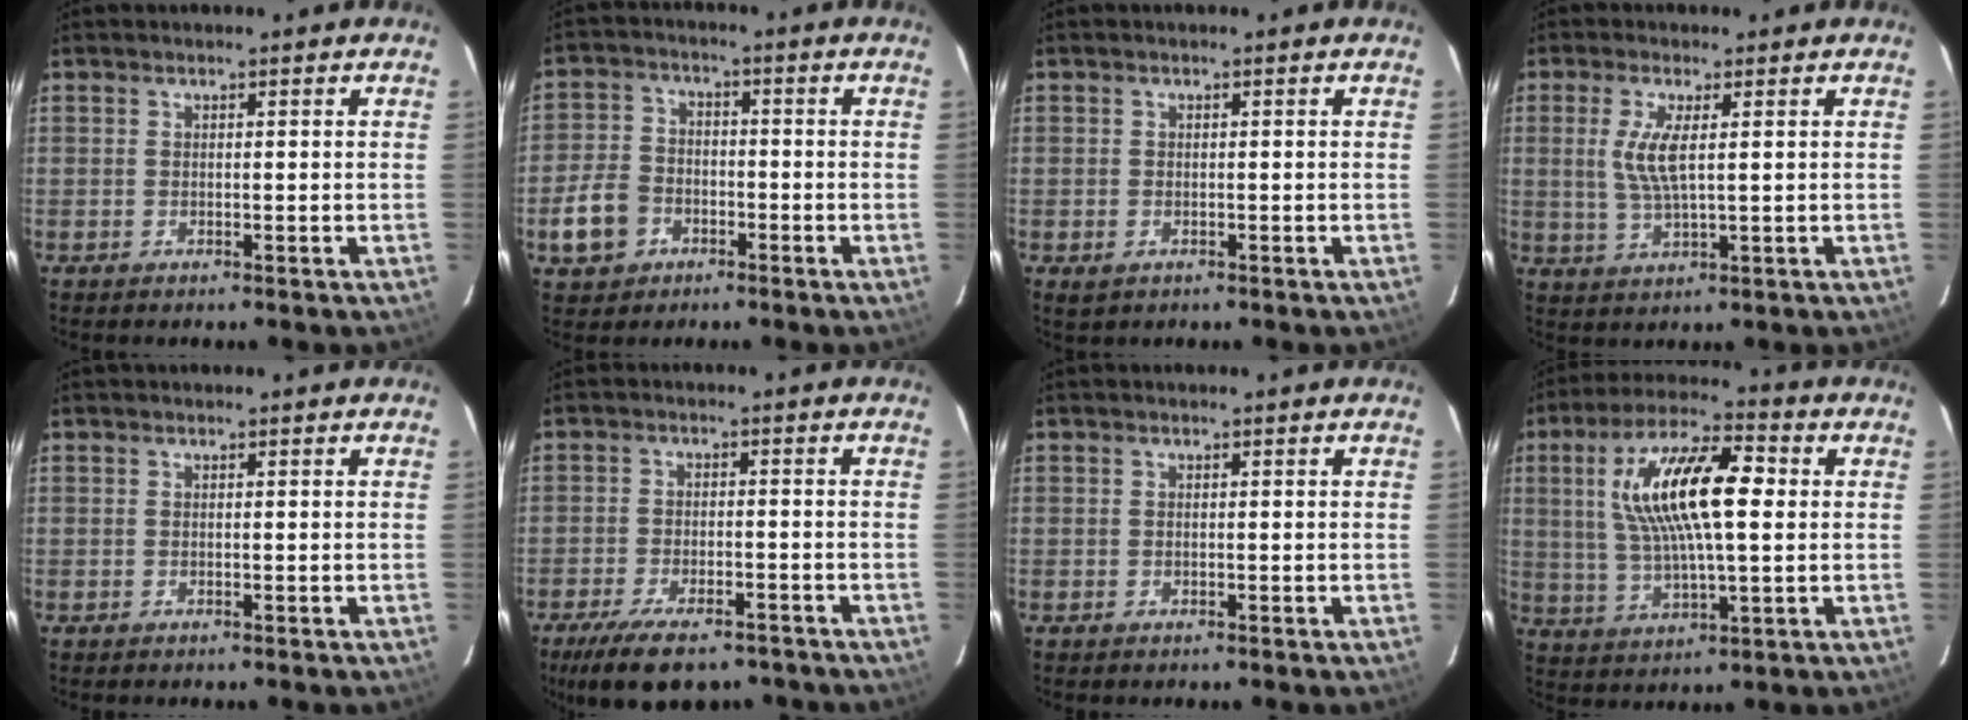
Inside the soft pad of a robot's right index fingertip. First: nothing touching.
{"total": 8.4, "force": [-3.7, 6.5, 3.8], "torque": [-0.101, 0.015, -0.064]}
{"total": 1.8, "force": [-0.7, 1.4, 0.9], "torque": [-0.014, -0.004, -0.012]}
{"total": 7.1, "force": [1.2, 2.1, 6.7], "torque": [-0.144, -0.001, 0.026]}
{"total": 0.0}
{"total": 14.0, "force": [-10.3, 5.4, 7.8], "torque": [-0.167, -0.026, -0.159]}
{"total": 0.0}
{"total": 16.6, "force": [3.1, 5.2, 15.5], "torque": [-0.293, 0.020, 0.057]}